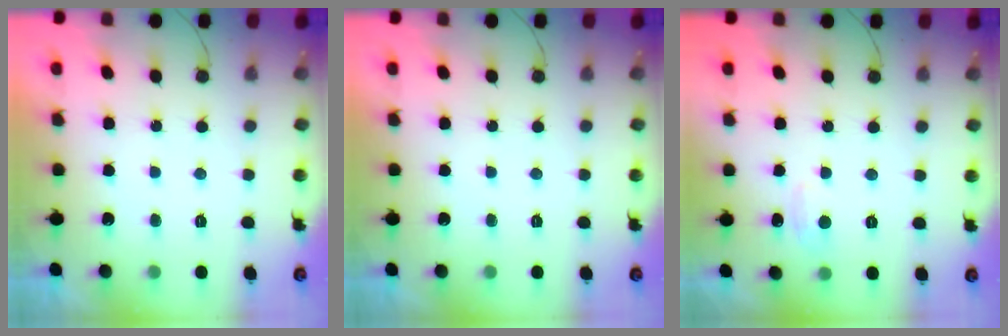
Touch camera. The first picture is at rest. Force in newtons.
{"total": 0.0}
{"total": 3.0, "press": 3.0, "slide": 0.4}